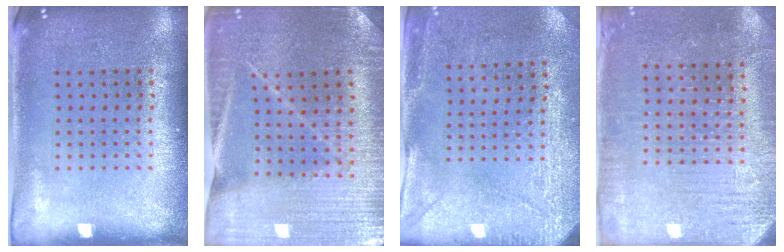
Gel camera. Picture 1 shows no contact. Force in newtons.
{"total": 2.6, "press": 2.6, "slide": 0.4}
{"total": 2.9, "press": 2.4, "slide": 1.6}
{"total": 2.9, "press": 2.8, "slide": 0.7}